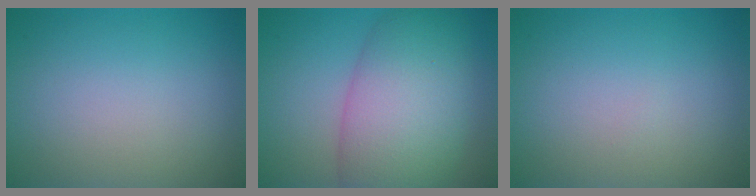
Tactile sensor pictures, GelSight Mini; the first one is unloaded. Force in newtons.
{"total": 10.1, "press": 10.1, "slide": 0.3}
{"total": 0.0}